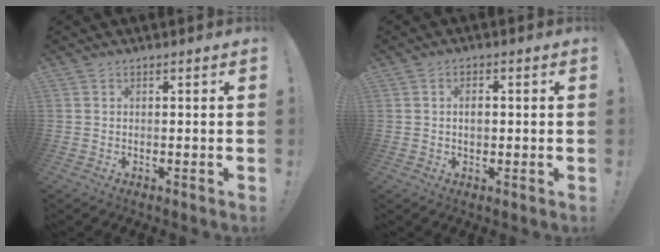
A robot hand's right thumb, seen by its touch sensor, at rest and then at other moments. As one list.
[{"total": 2.7, "force": [-0.2, 1.8, 2.0], "torque": [-0.023, 0.002, -0.008]}]